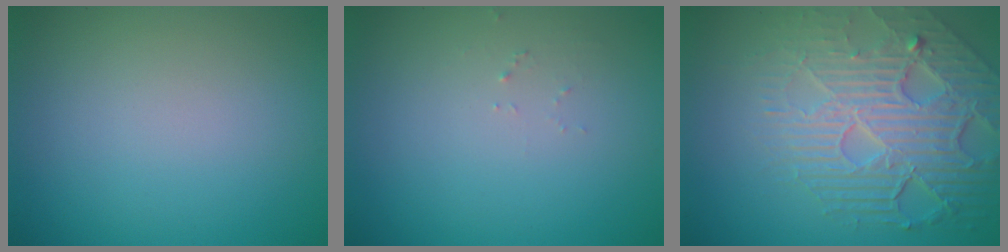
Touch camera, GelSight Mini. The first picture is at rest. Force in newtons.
{"total": 0.7, "press": 0.7, "slide": 0.1}
{"total": 8.0, "press": 5.5, "slide": 5.8}